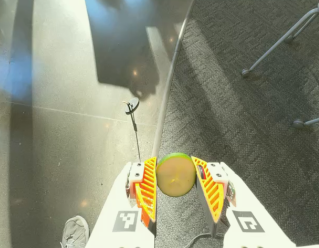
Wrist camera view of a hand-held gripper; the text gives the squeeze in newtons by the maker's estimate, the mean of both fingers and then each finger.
{"total": 11.0, "left": 11.3, "right": 10.7}